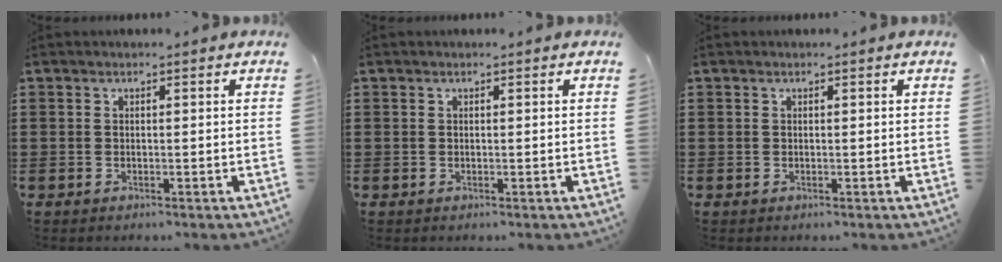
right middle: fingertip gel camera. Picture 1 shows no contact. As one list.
[{"total": 0.0}, {"total": 0.0}]